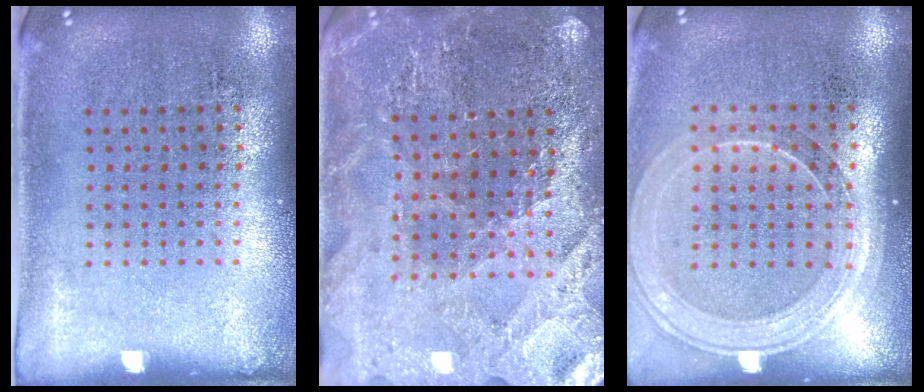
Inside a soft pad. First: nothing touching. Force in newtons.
{"total": 3.0, "press": 2.9, "slide": 0.4}
{"total": 1.7, "press": 1.6, "slide": 0.7}